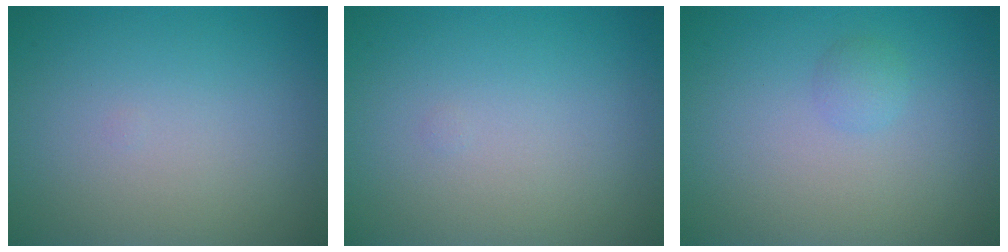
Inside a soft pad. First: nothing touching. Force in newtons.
{"total": 0.0}
{"total": 0.9, "press": 0.8, "slide": 0.1}